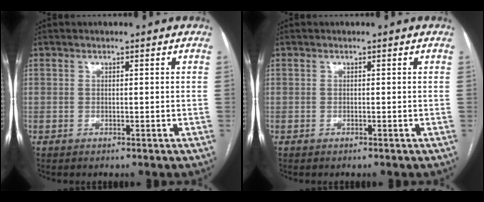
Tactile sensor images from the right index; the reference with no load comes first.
{"total": 0.0}